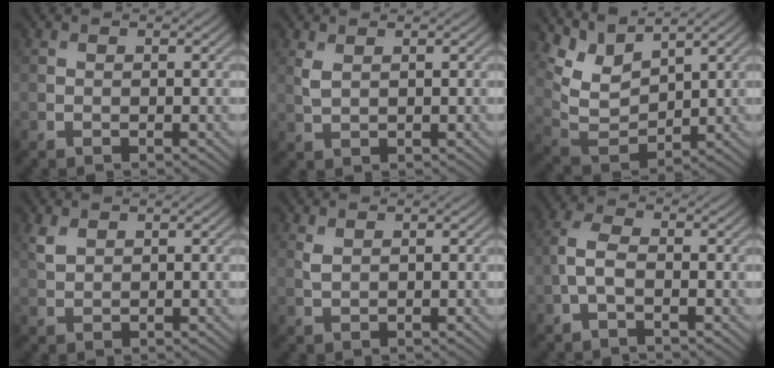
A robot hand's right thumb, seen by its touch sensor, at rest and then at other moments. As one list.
[{"total": 1.8, "force": [0.9, 0.8, 1.3], "torque": [-0.039, 0.000, 0.023]}, {"total": 7.2, "force": [4.6, 3.3, 4.5], "torque": [-0.108, -0.005, 0.097]}, {"total": 2.1, "force": [1.4, 1.1, 1.1], "torque": [-0.034, -0.001, 0.034]}, {"total": 1.3, "force": [0.9, 0.5, 0.9], "torque": [-0.028, -0.002, 0.022]}, {"total": 3.4, "force": [-0.9, 1.5, 2.9], "torque": [-0.072, 0.007, -0.026]}]